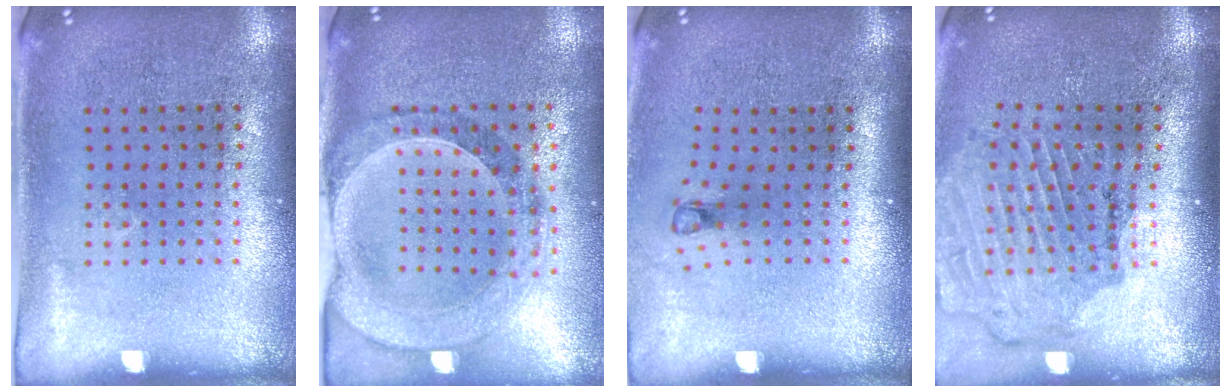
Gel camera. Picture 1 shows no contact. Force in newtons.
{"total": 1.5, "press": 1.4, "slide": 0.3}
{"total": 0.8, "press": 0.4, "slide": 0.7}
{"total": 1.7, "press": 1.7, "slide": 0.3}